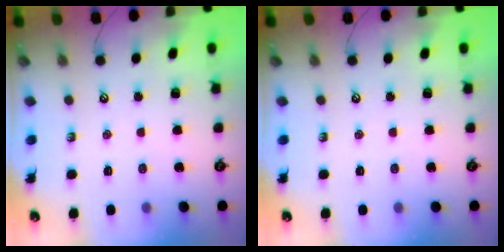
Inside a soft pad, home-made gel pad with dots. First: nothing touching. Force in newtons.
{"total": 0.0}